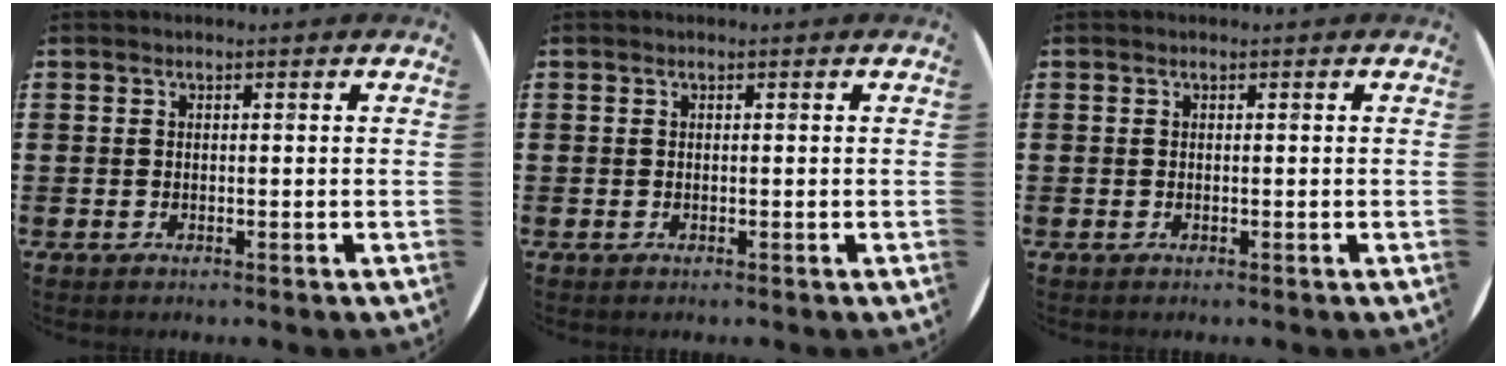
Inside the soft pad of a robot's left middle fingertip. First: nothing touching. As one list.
[{"total": 0.0}, {"total": 0.0}]